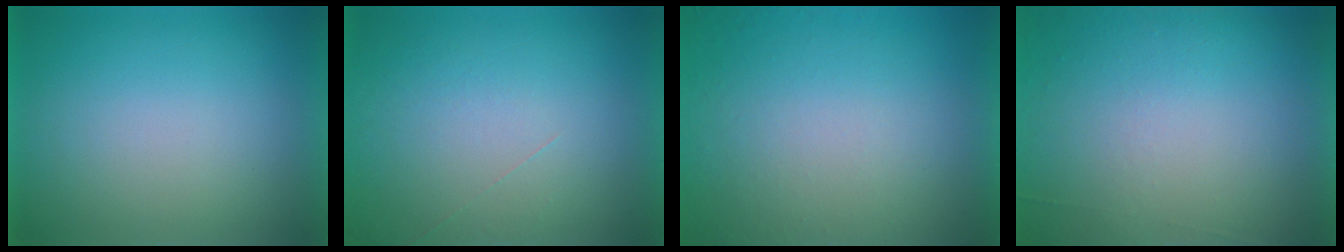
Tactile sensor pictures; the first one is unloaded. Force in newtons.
{"total": 1.2}
{"total": 4.7}
{"total": 5.8}